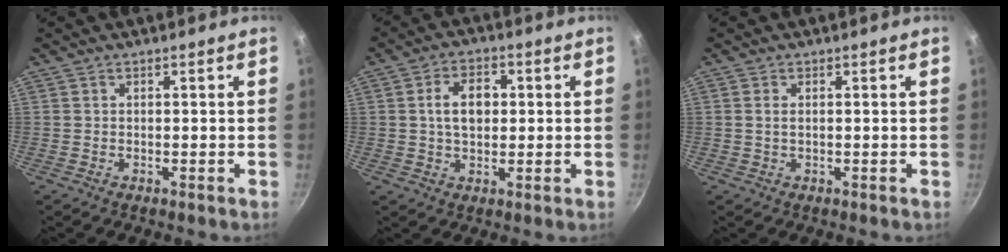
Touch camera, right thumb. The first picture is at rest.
{"total": 7.1, "force": [0.9, 4.8, 5.2], "torque": [-0.067, 0.008, 0.011]}
{"total": 1.0, "force": [0.2, 0.5, 0.9], "torque": [-0.018, 0.000, 0.003]}